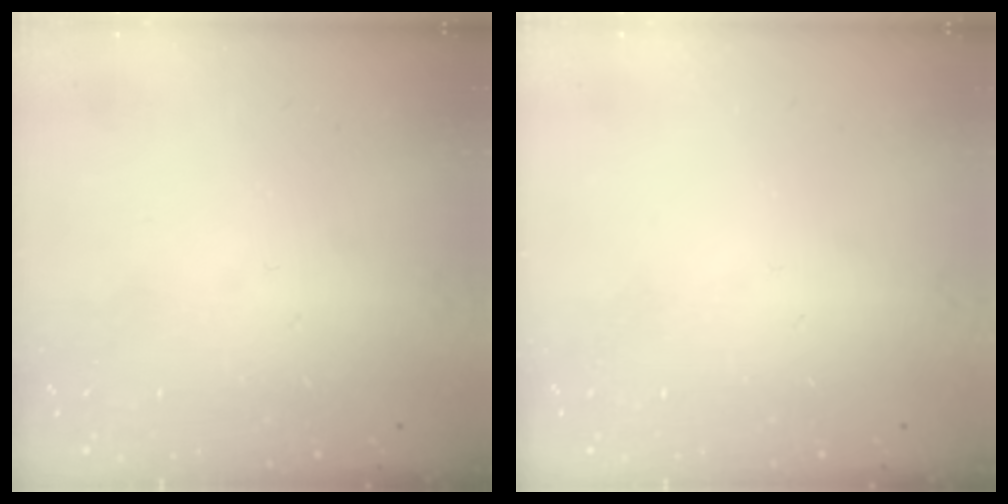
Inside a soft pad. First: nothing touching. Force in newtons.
{"total": 0.0}